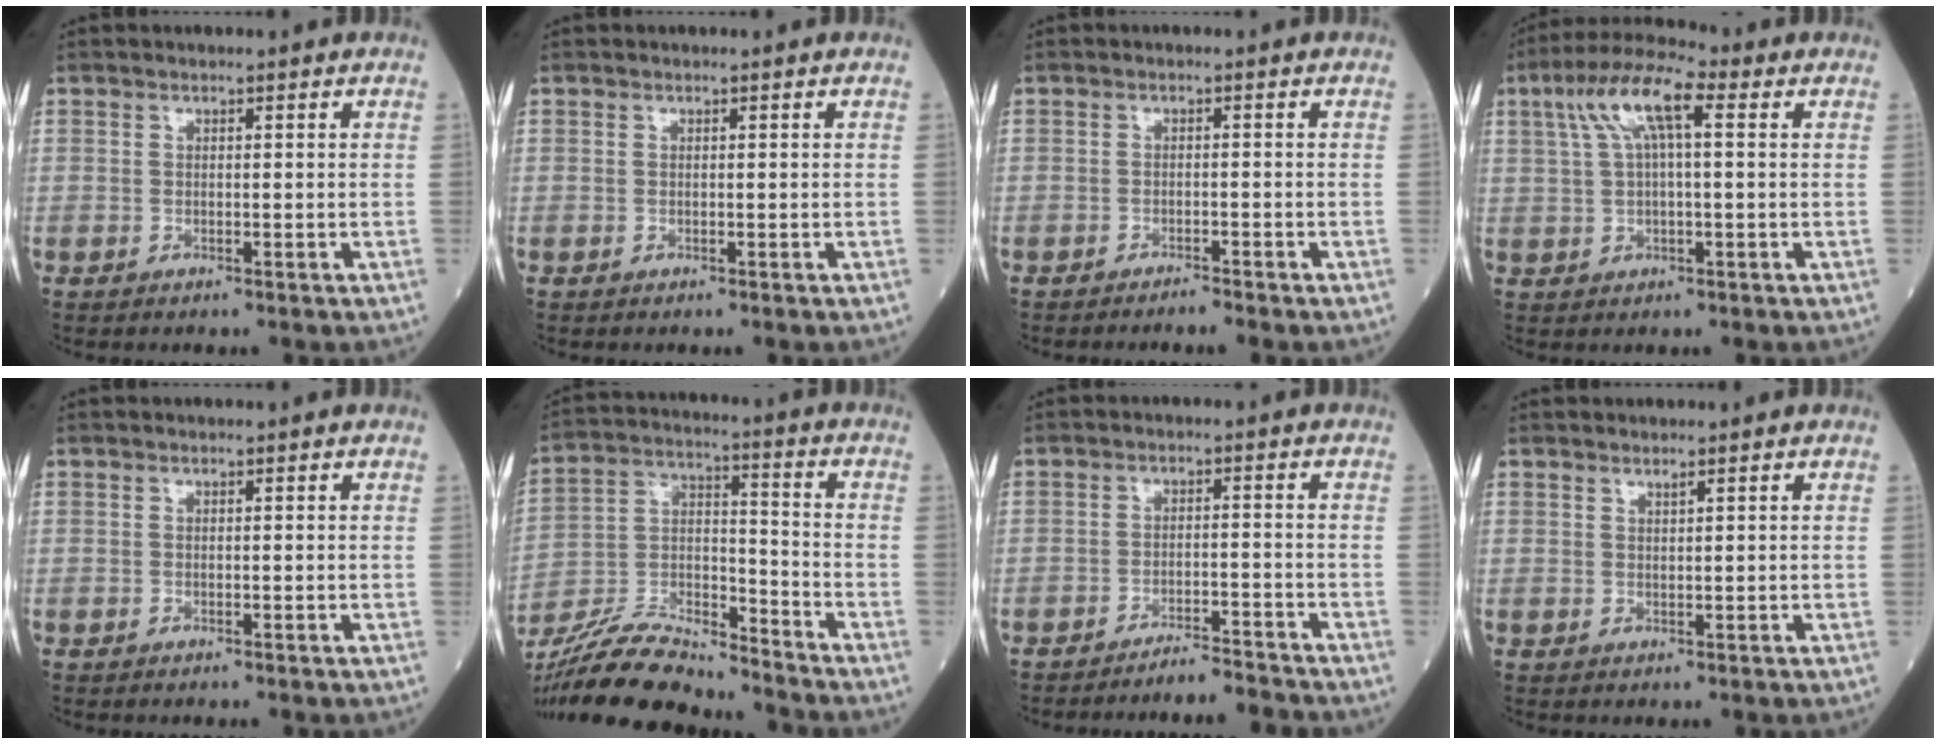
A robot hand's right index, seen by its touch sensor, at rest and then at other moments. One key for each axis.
{"total": 0.0}
{"total": 1.4, "fx": -1.4, "fy": -0.2, "fz": 0.4, "tx": -0.007, "ty": 0.000, "tz": -0.024}
{"total": 8.9, "fx": 3.1, "fy": 2.1, "fz": 8.1, "tx": -0.165, "ty": 0.035, "tz": 0.055}
{"total": 0.0}
{"total": 16.1, "fx": -15.1, "fy": 2.0, "fz": 5.4, "tx": -0.101, "ty": 0.006, "tz": -0.278}
{"total": 4.9, "fx": -4.8, "fy": -0.8, "fz": 0.3, "tx": 0.002, "ty": -0.003, "tz": -0.079}
{"total": 0.7, "fx": 0.6, "fy": -0.1, "fz": 0.3, "tx": -0.008, "ty": -0.004, "tz": 0.012}